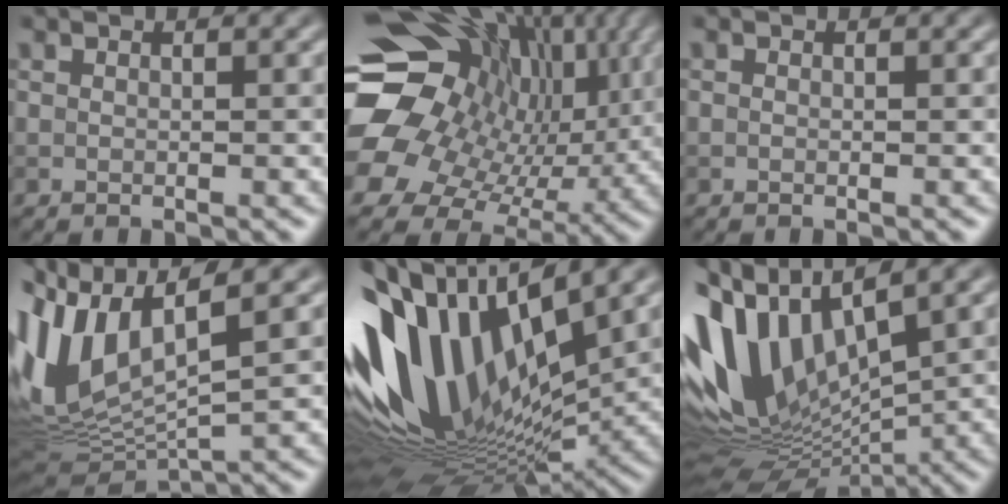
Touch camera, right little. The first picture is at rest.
{"total": 17.7, "force": [3.7, 14.0, 10.2], "torque": [-0.193, 0.010, 0.085]}
{"total": 0.0}
{"total": 10.5, "force": [2.1, 4.9, 9.1], "torque": [-0.207, -0.003, 0.048]}
{"total": 14.4, "force": [2.4, 8.0, 11.8], "torque": [-0.256, 0.020, 0.035]}
{"total": 12.4, "force": [1.7, 7.0, 10.1], "torque": [-0.221, 0.006, 0.025]}